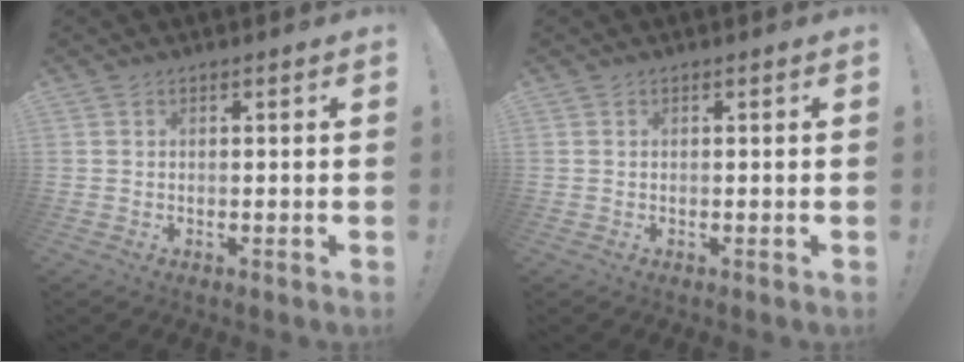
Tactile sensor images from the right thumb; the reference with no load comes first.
{"total": 0.0}